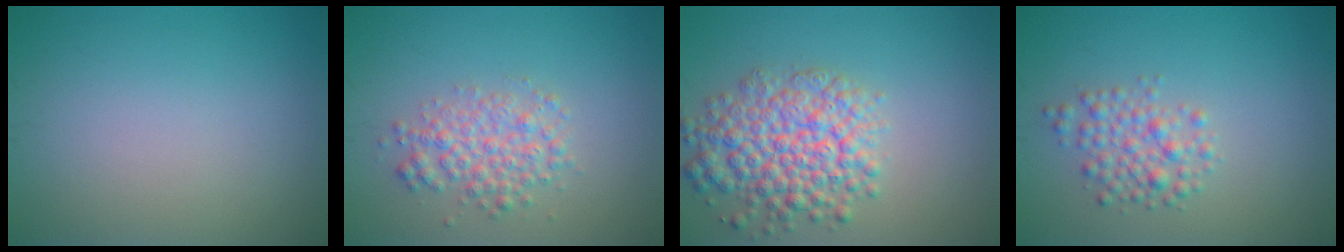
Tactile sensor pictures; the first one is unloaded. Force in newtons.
{"total": 3.1, "press": 3.1, "slide": 0.2}
{"total": 6.5, "press": 6.5, "slide": 0.2}
{"total": 2.7, "press": 2.7, "slide": 0.1}